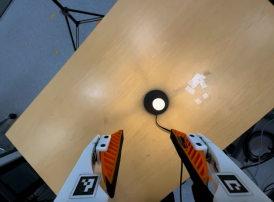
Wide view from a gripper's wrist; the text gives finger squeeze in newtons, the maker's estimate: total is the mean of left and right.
{"total": 0.0}